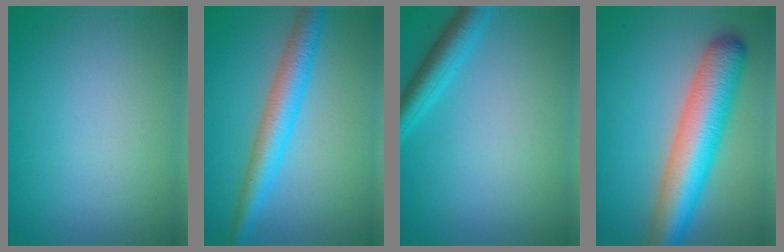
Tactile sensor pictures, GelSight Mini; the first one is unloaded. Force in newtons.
{"total": 4.9, "press": 4.9, "slide": 0.2}
{"total": 3.5, "press": 3.5, "slide": 0.2}
{"total": 9.0, "press": 8.9, "slide": 0.3}